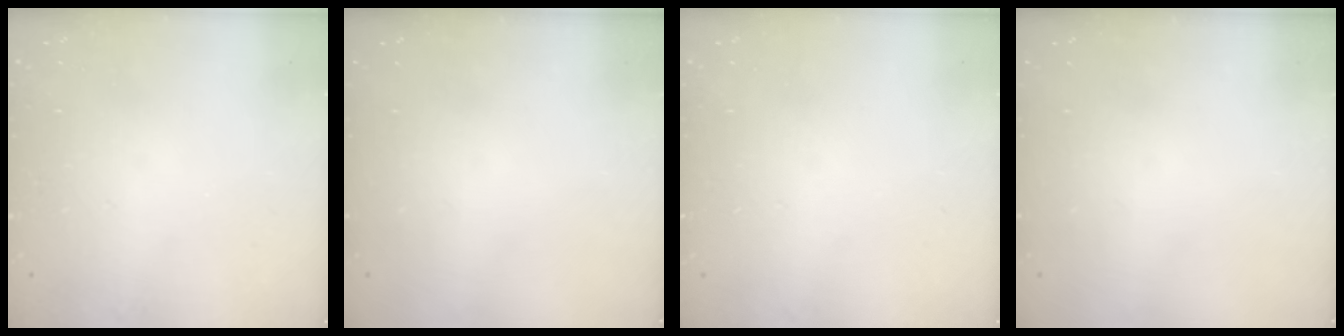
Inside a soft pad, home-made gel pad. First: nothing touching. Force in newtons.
{"total": 0.0}
{"total": 0.0}
{"total": 0.0}